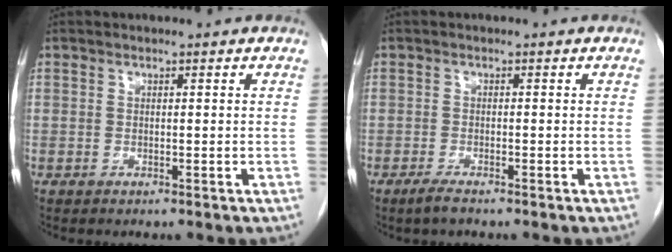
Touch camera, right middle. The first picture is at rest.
{"total": 1.9, "force": [-1.5, 0.2, 1.2], "torque": [-0.032, -0.005, -0.029]}